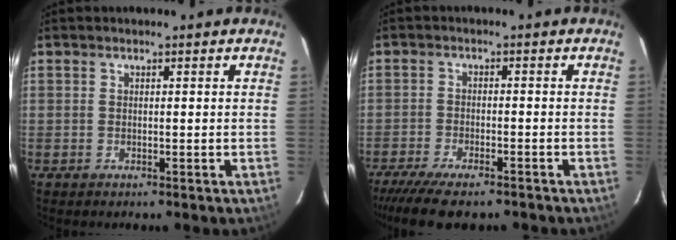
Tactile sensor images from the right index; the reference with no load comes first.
{"total": 10.5, "force": [-8.8, 2.2, 5.4], "torque": [-0.129, -0.033, -0.147]}